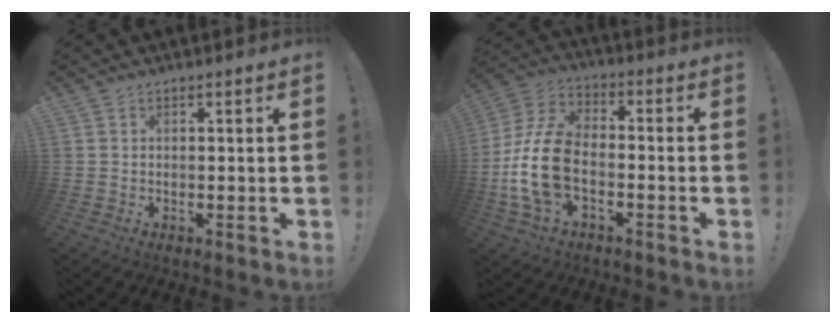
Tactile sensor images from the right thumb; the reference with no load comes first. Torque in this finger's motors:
{"motor_torque": [0.46, 0.52, 0.20, 0.00, 0.12]}